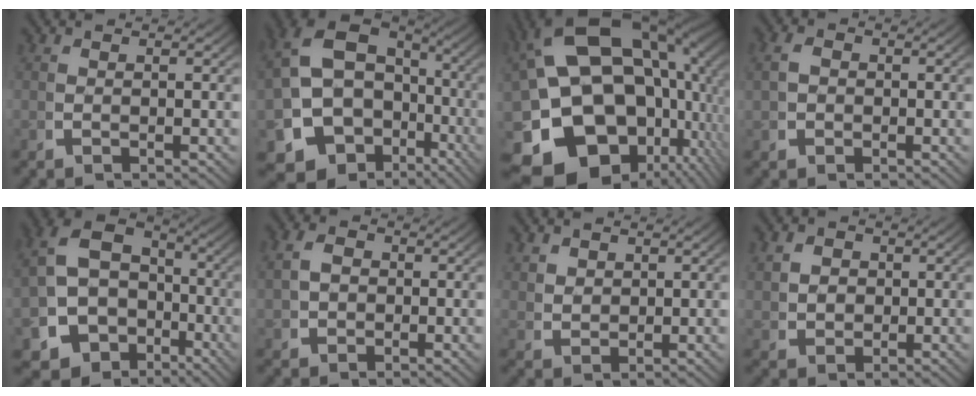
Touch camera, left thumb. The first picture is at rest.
{"total": 16.2, "force": [-3.4, 12.6, 9.5], "torque": [-0.207, -0.068, -0.034]}
{"total": 25.0, "force": [-2.2, 18.4, 16.8], "torque": [-0.313, -0.067, -0.028]}
{"total": 2.3, "force": [0.1, 2.0, 1.1], "torque": [-0.025, -0.004, 0.001]}
{"total": 15.8, "force": [-3.0, 13.3, 8.1], "torque": [-0.183, -0.060, -0.040]}
{"total": 3.4, "force": [0.6, 2.8, 1.8], "torque": [-0.038, -0.004, 0.011]}
{"total": 2.3, "force": [1.6, 1.4, 0.9], "torque": [-0.015, -0.007, 0.041]}
{"total": 3.8, "force": [1.1, 3.2, 1.8], "torque": [-0.038, -0.011, 0.027]}